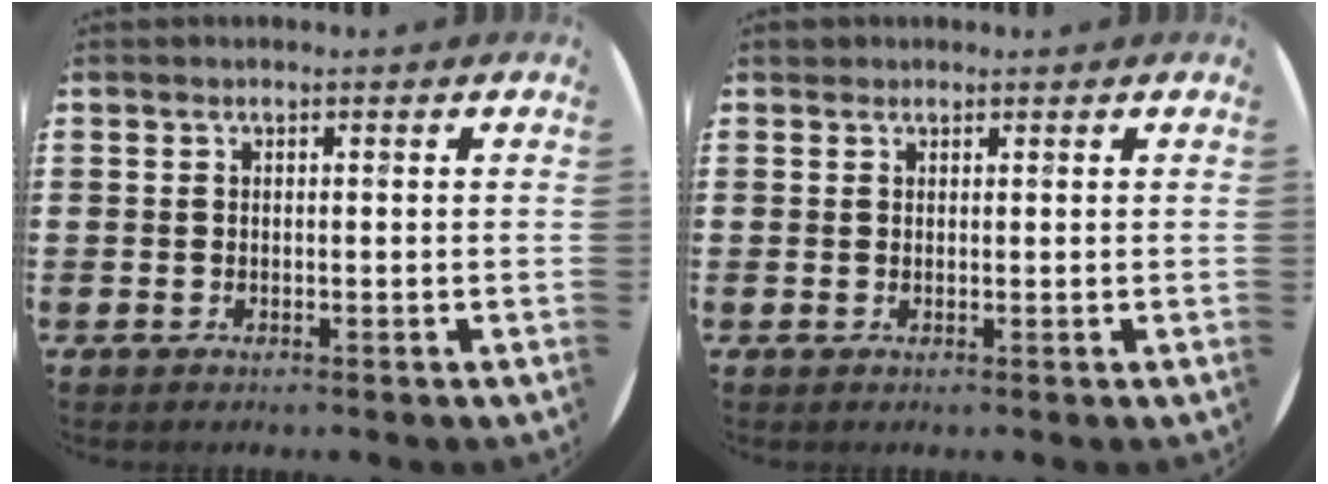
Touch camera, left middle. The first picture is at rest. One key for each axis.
{"total": 0.8, "fx": 0.7, "fy": 0.4, "fz": -0.1, "tx": 0.009, "ty": 0.001, "tz": 0.012}